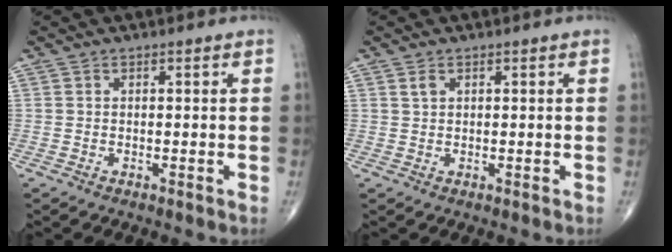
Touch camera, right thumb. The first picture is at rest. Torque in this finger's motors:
{"motor_torque": [-0.37, 0.25, 0.05, 0.03, 0.00]}